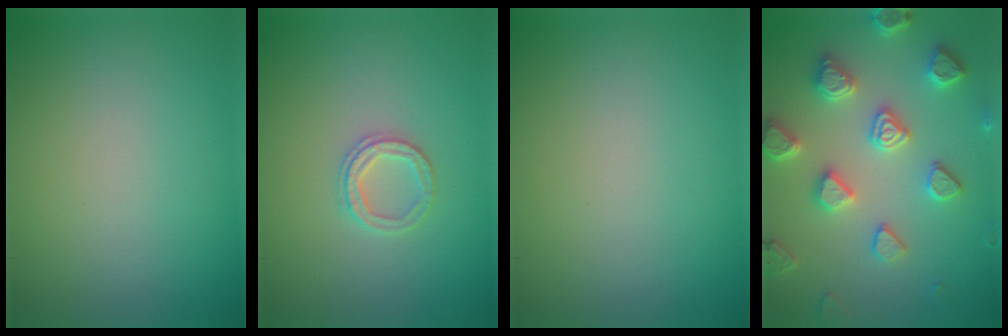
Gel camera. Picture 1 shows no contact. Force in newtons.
{"total": 2.1, "press": 2.0, "slide": 0.4}
{"total": 0.0}
{"total": 4.9, "press": 4.8, "slide": 0.7}